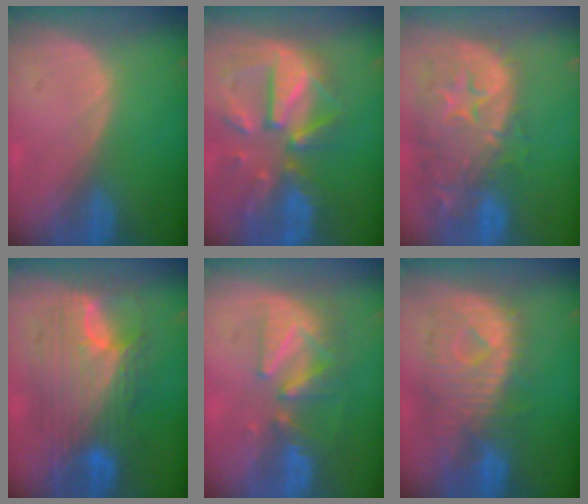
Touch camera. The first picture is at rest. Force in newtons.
{"total": 12.0, "press": 10.4, "slide": 5.9}
{"total": 14.4, "press": 11.6, "slide": 8.6}
{"total": 11.8, "press": 11.7, "slide": 1.1}
{"total": 8.6, "press": 8.0, "slide": 3.1}
{"total": 10.7, "press": 9.6, "slide": 4.7}